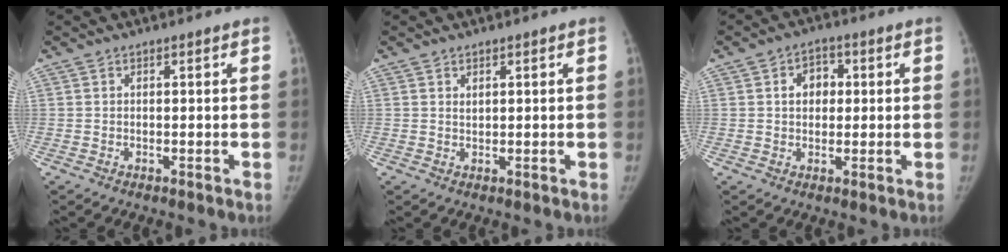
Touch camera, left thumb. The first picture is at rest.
{"total": 0.9, "force": [0.6, 0.5, 0.5], "torque": [0.002, -0.005, 0.010]}
{"total": 5.2, "force": [1.0, 4.0, 3.2], "torque": [-0.022, 0.007, 0.011]}